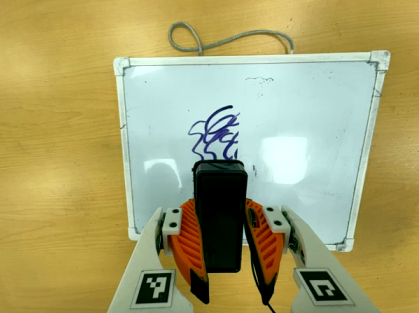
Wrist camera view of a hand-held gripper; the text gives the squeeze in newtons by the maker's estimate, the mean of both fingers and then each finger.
{"total": 9.0, "left": 7.0, "right": 11.0}